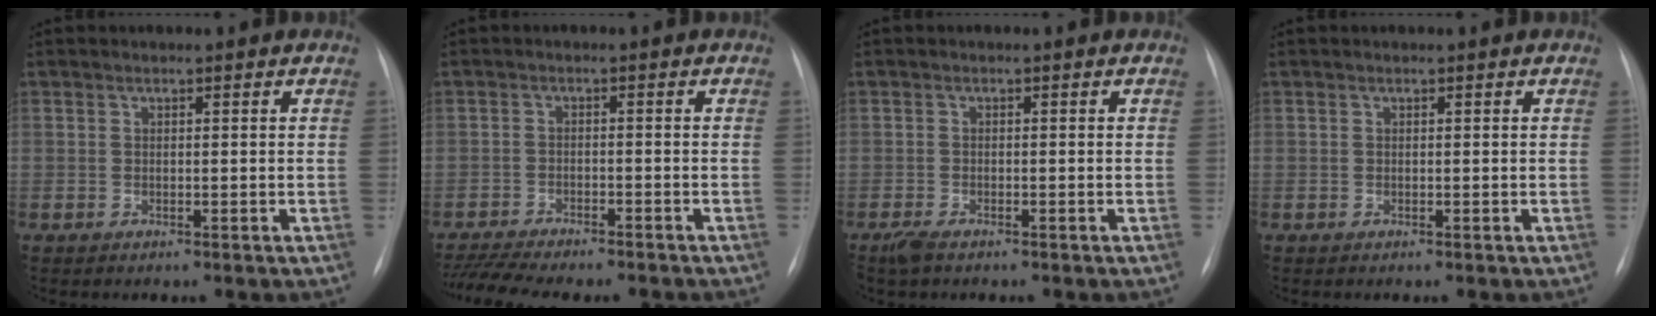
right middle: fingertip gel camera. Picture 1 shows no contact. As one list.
[{"total": 12.3, "force": [-11.0, 1.8, 5.1], "torque": [-0.082, -0.005, -0.155]}, {"total": 2.0, "force": [-1.5, 0.7, 1.1], "torque": [-0.030, -0.005, -0.025]}, {"total": 0.0}]